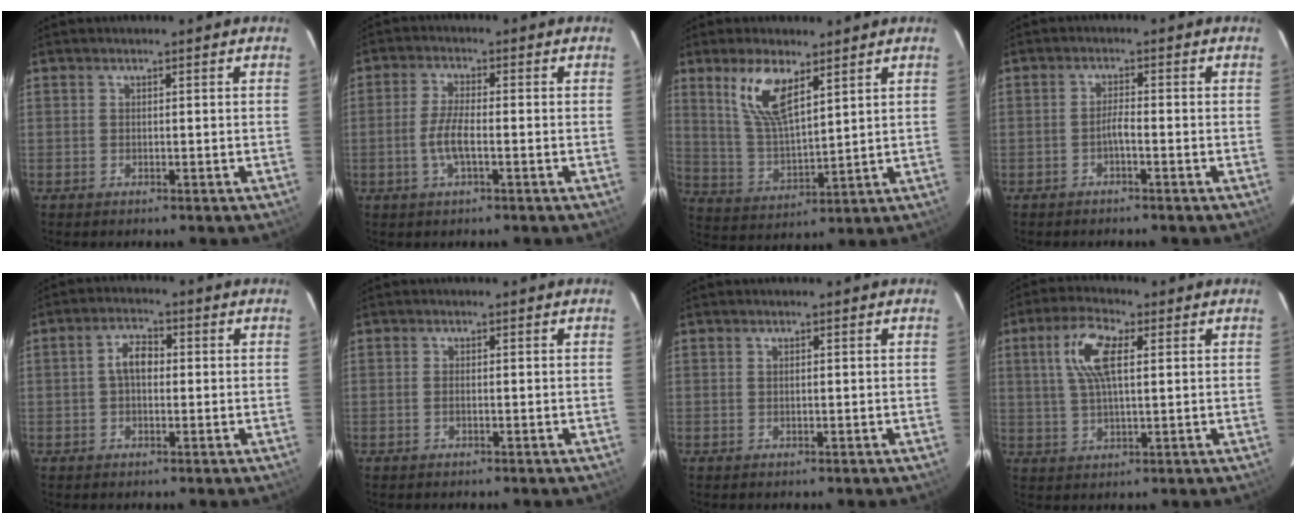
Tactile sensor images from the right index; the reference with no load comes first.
{"total": 5.1, "force": [-1.5, 1.2, 4.7], "torque": [-0.099, 0.000, -0.029]}
{"total": 10.6, "force": [6.2, 3.5, 7.9], "torque": [-0.154, 0.001, 0.132]}
{"total": 2.7, "force": [-1.6, 0.1, 2.1], "torque": [-0.047, 0.008, -0.031]}
{"total": 4.4, "force": [0.2, 2.5, 3.5], "torque": [-0.065, 0.015, 0.004]}
{"total": 0.7, "force": [-0.2, 0.3, 0.6], "torque": [-0.013, 0.001, -0.004]}
{"total": 0.5, "force": [0.2, 0.1, 0.5], "torque": [-0.008, 0.002, 0.005]}
{"total": 8.9, "force": [2.7, 3.2, 7.9], "torque": [-0.154, 0.015, 0.052]}